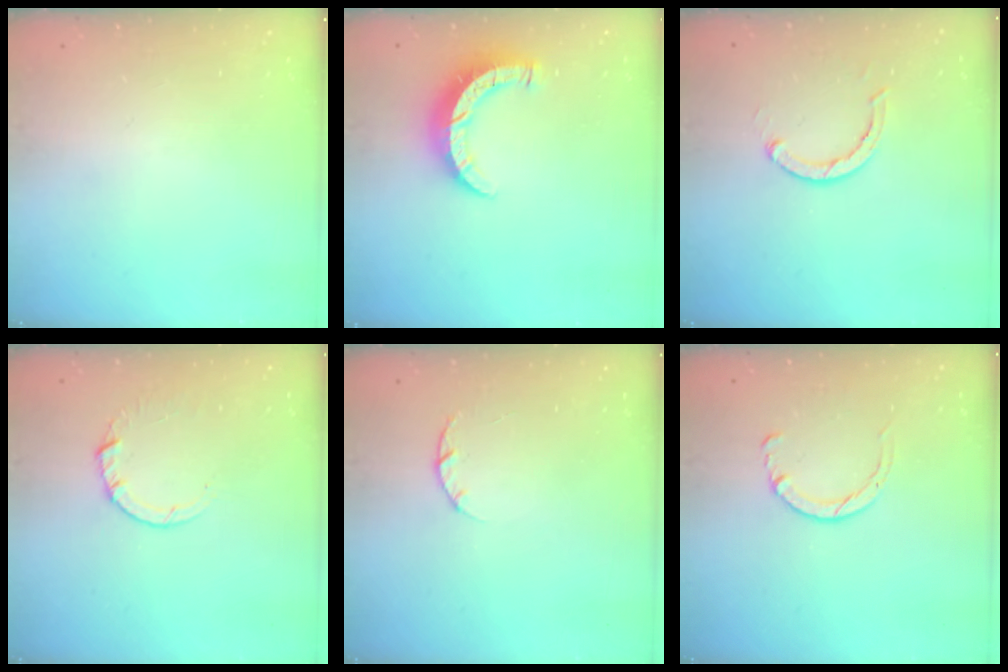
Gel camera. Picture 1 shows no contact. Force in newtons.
{"total": 7.8, "press": 7.8, "slide": 0.6}
{"total": 2.9, "press": 2.9, "slide": 0.5}
{"total": 3.7, "press": 3.7, "slide": 0.5}
{"total": 2.0, "press": 1.9, "slide": 0.4}
{"total": 2.9, "press": 2.8, "slide": 0.4}